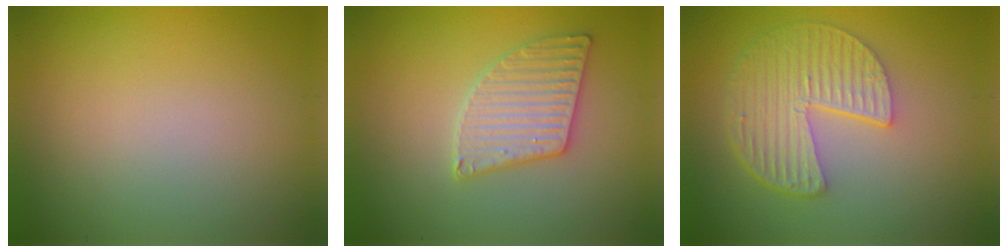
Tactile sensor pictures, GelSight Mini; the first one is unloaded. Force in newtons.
{"total": 3.4, "press": 3.3, "slide": 0.7}
{"total": 5.4, "press": 4.0, "slide": 3.7}